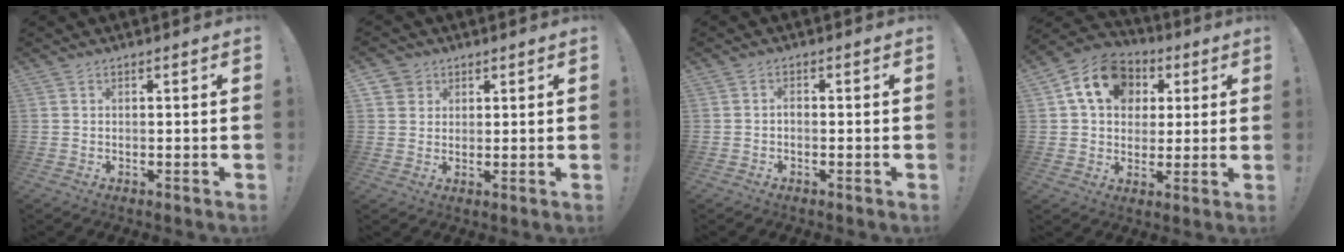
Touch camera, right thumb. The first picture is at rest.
{"total": 3.9, "force": [2.1, 3.3, 0.5], "torque": [-0.010, -0.007, 0.039]}
{"total": 1.0, "force": [-0.7, 0.5, 0.5], "torque": [-0.009, 0.006, -0.014]}
{"total": 15.5, "force": [5.5, 11.9, 8.3], "torque": [-0.126, -0.007, 0.106]}